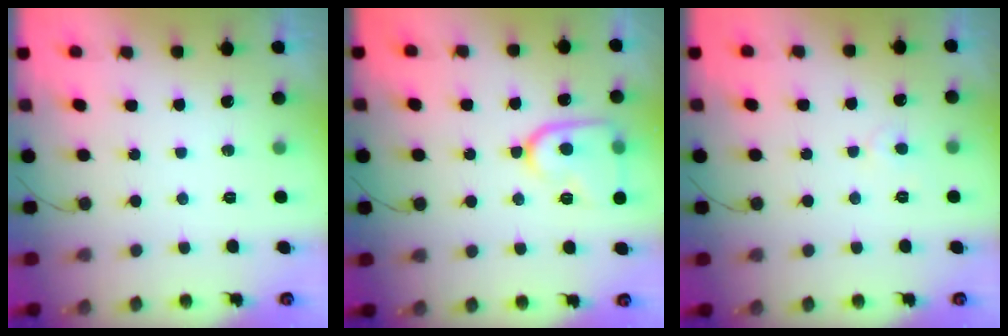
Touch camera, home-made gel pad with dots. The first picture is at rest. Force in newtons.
{"total": 13.6, "press": 13.6, "slide": 1.3}
{"total": 3.5, "press": 3.5, "slide": 0.2}